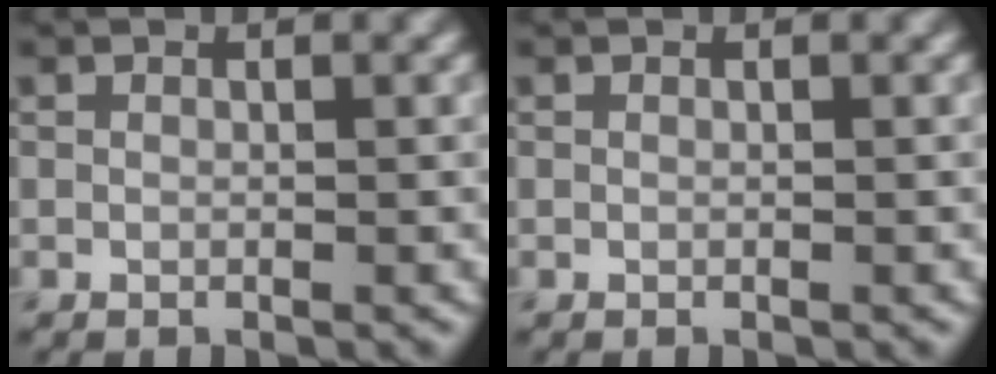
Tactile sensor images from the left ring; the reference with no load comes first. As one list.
[{"total": 0.0}]